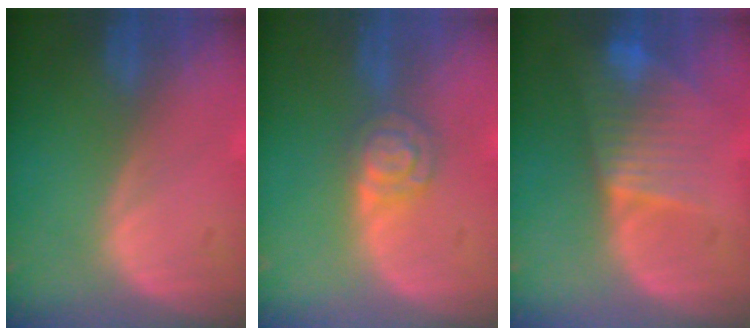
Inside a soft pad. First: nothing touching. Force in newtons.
{"total": 4.7, "press": 4.2, "slide": 2.1}
{"total": 7.7, "press": 6.8, "slide": 3.6}